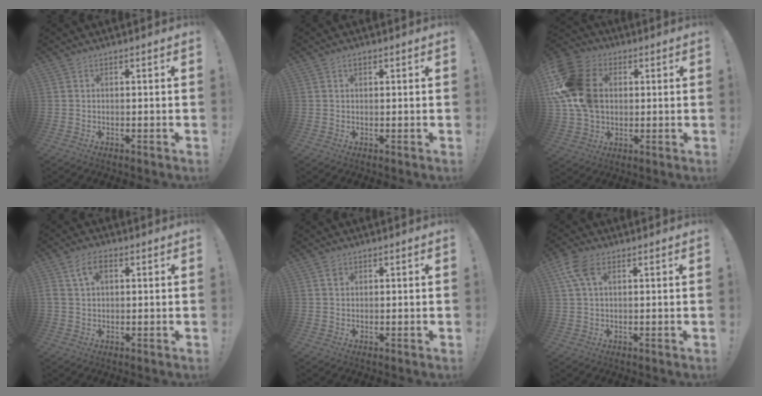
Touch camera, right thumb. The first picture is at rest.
{"total": 1.3, "force": [0.7, 0.7, 0.9], "torque": [-0.011, -0.001, 0.011]}
{"total": 19.8, "force": [3.0, 15.0, 12.5], "torque": [-0.225, -0.004, 0.063]}
{"total": 6.4, "force": [2.2, 3.8, 4.7], "torque": [-0.085, 0.003, 0.039]}
{"total": 1.5, "force": [0.9, 1.1, 0.4], "torque": [0.007, -0.005, 0.013]}
{"total": 7.4, "force": [3.0, 4.1, 5.4], "torque": [-0.118, 0.004, 0.058]}